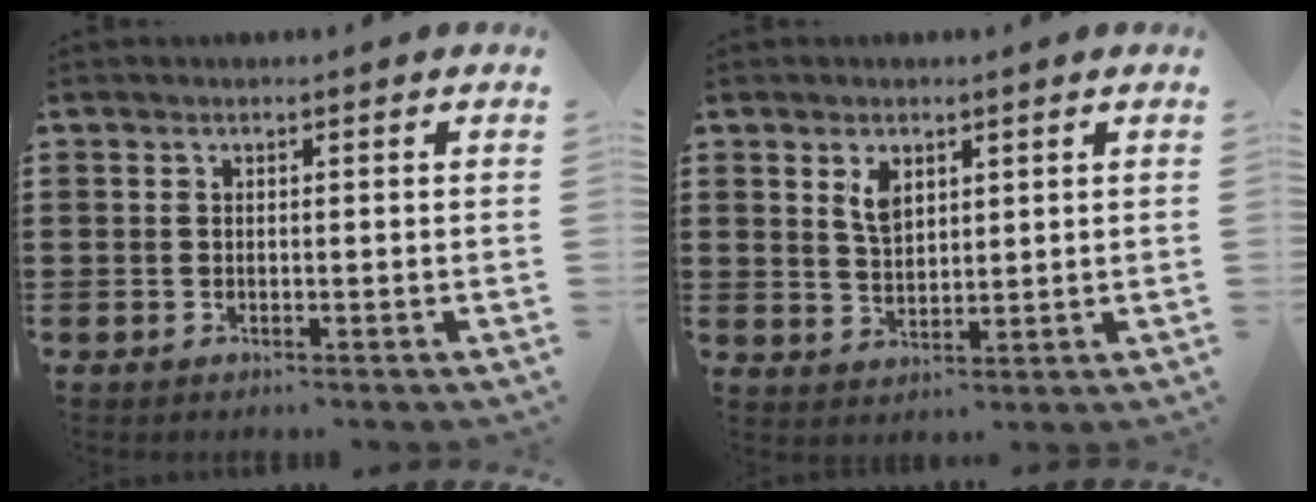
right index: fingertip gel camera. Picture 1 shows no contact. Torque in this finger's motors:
{"motor_torque": [0.10, -0.07, 0.30, 0.08]}